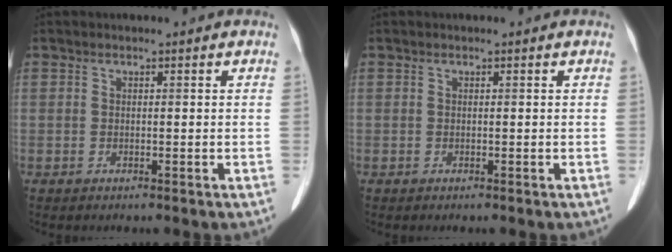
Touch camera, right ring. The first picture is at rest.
{"total": 0.0}